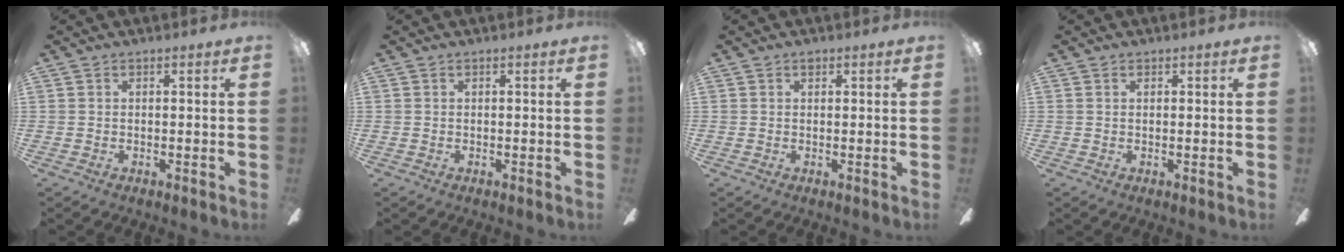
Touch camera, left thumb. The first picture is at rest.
{"total": 0.0}
{"total": 0.8, "force": [0.5, 0.5, 0.4], "torque": [0.000, 0.000, 0.007]}
{"total": 0.6, "force": [0.4, 0.3, 0.3], "torque": [-0.008, 0.001, 0.006]}